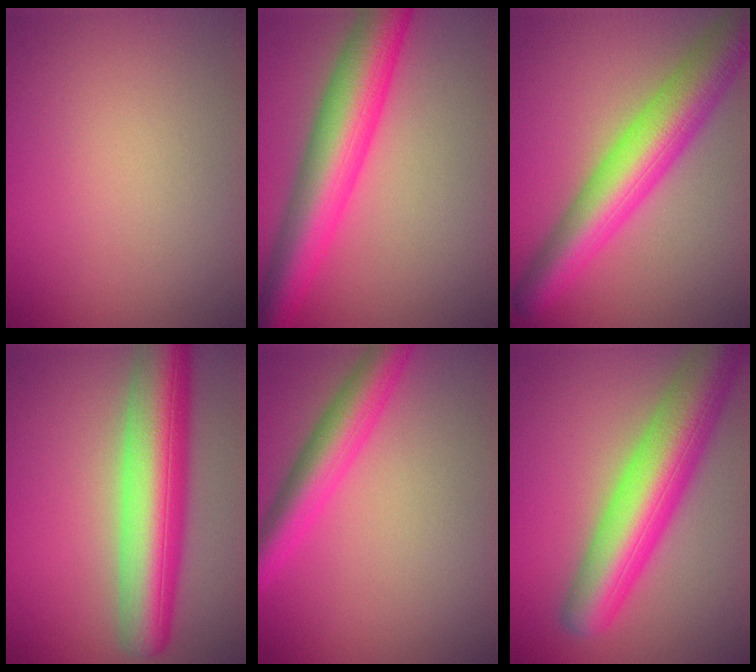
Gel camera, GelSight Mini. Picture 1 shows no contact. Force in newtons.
{"total": 7.9, "press": 7.9, "slide": 0.1}
{"total": 7.9, "press": 7.9, "slide": 0.2}
{"total": 9.0, "press": 9.0, "slide": 0.3}
{"total": 4.5, "press": 4.5, "slide": 0.3}
{"total": 9.0, "press": 9.0, "slide": 0.3}